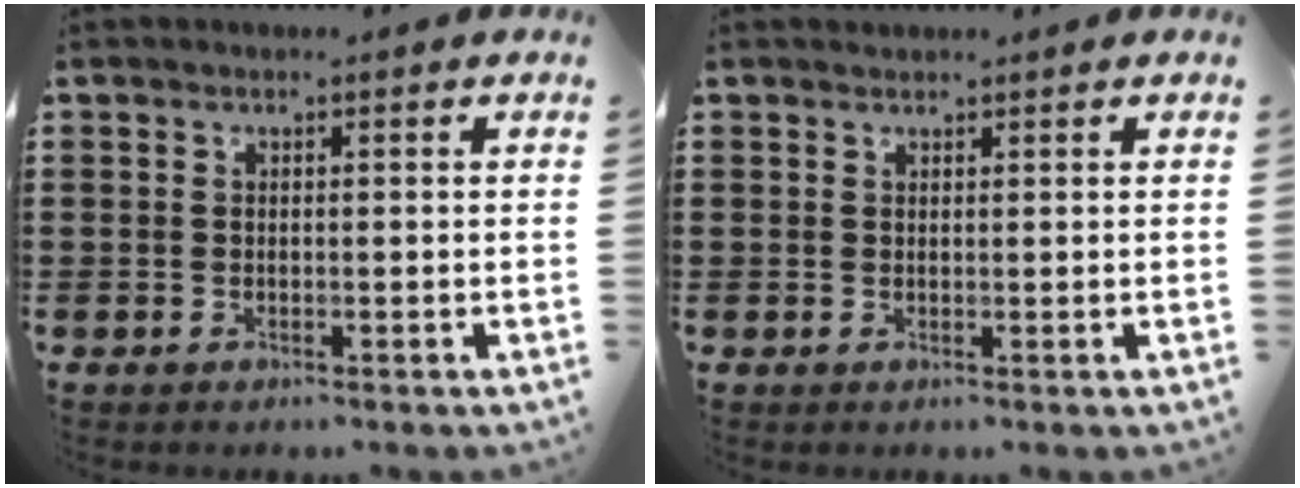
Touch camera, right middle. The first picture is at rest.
{"total": 0.6, "force": [0.6, 0.0, -0.1], "torque": [0.001, -0.001, 0.011]}